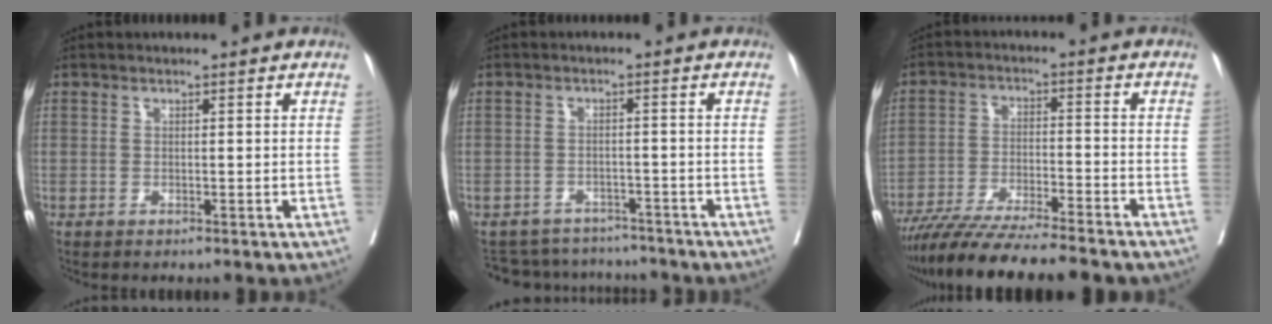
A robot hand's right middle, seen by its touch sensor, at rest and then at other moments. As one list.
[{"total": 8.9, "force": [-8.4, 2.6, 0.6], "torque": [-0.011, 0.014, -0.110]}, {"total": 15.5, "force": [-13.6, 0.3, 7.5], "torque": [-0.119, -0.029, -0.218]}]